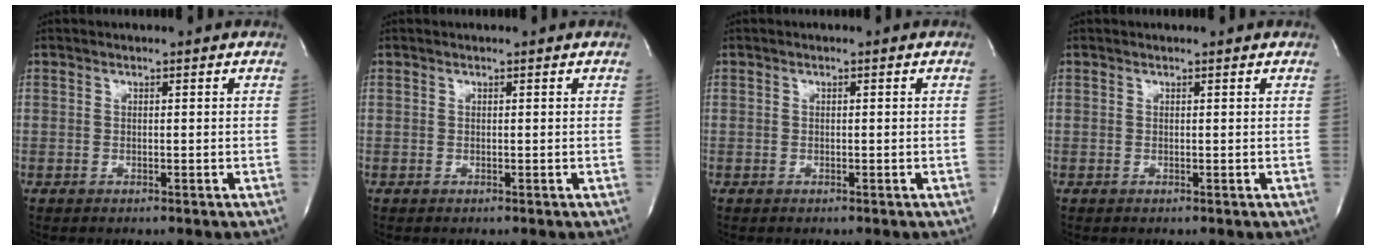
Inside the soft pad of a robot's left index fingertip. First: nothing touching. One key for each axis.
{"total": 0.6, "fx": 0.6, "fy": 0.1, "fz": 0.0, "tx": -0.009, "ty": 0.005, "tz": 0.006}
{"total": 0.0}
{"total": 1.4, "fx": 1.4, "fy": 0.2, "fz": 0.1, "tx": -0.014, "ty": 0.009, "tz": 0.013}